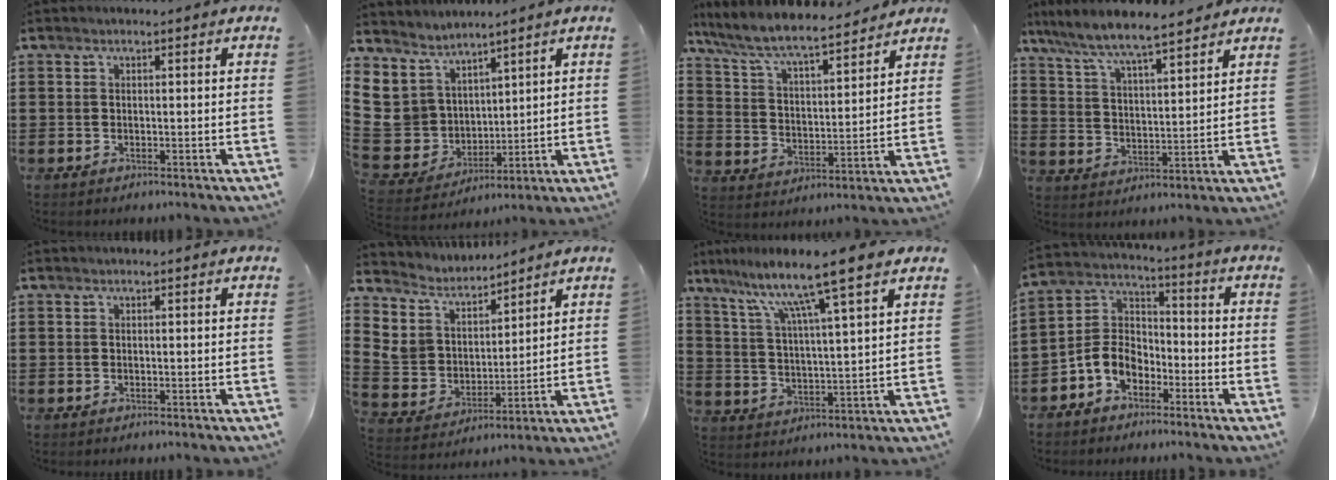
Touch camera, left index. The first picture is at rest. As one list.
[{"total": 8.4, "force": [3.8, 7.5, 0.9], "torque": [-0.085, -0.029, 0.080]}, {"total": 7.2, "force": [6.6, 0.7, 2.9], "torque": [-0.085, -0.039, 0.110]}, {"total": 6.5, "force": [6.0, 0.5, 2.6], "torque": [-0.078, -0.031, 0.101]}, {"total": 0.0}, {"total": 6.0, "force": [4.5, 3.9, 0.6], "torque": [-0.050, -0.032, 0.083]}, {"total": 10.5, "force": [7.8, 0.0, 7.0], "torque": [-0.154, -0.038, 0.124]}, {"total": 6.2, "force": [-3.6, 4.3, 2.6], "torque": [-0.082, 0.002, -0.081]}]